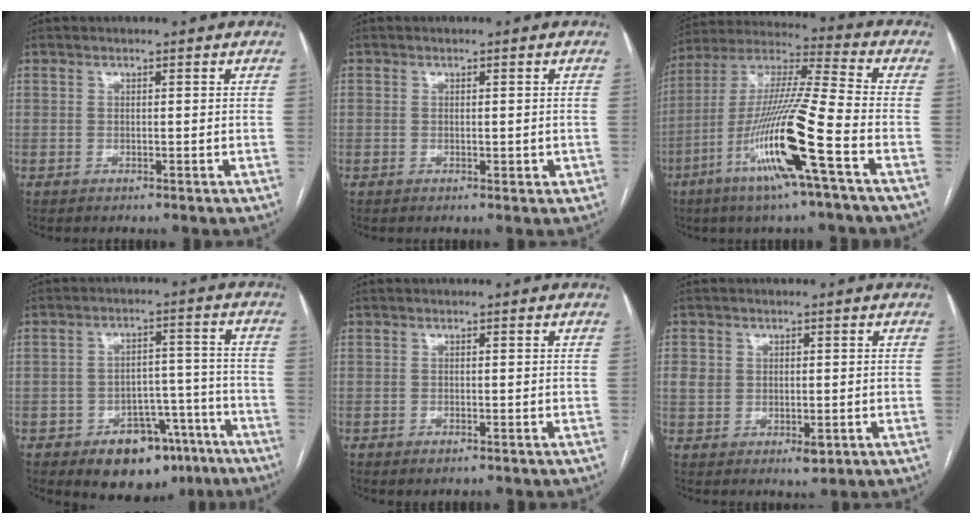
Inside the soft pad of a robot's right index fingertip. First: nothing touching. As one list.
[{"total": 2.1, "force": [-0.2, 1.4, 1.5], "torque": [-0.024, 0.008, 0.002]}, {"total": 17.9, "force": [-7.2, -0.6, 16.4], "torque": [-0.333, -0.018, -0.142]}, {"total": 11.4, "force": [-7.1, 6.9, 5.7], "torque": [-0.054, 0.032, -0.095]}, {"total": 1.0, "force": [-0.5, 0.5, 0.7], "torque": [-0.009, -0.001, -0.004]}, {"total": 4.8, "force": [-0.2, 3.8, 3.0], "torque": [-0.044, 0.005, 0.007]}]